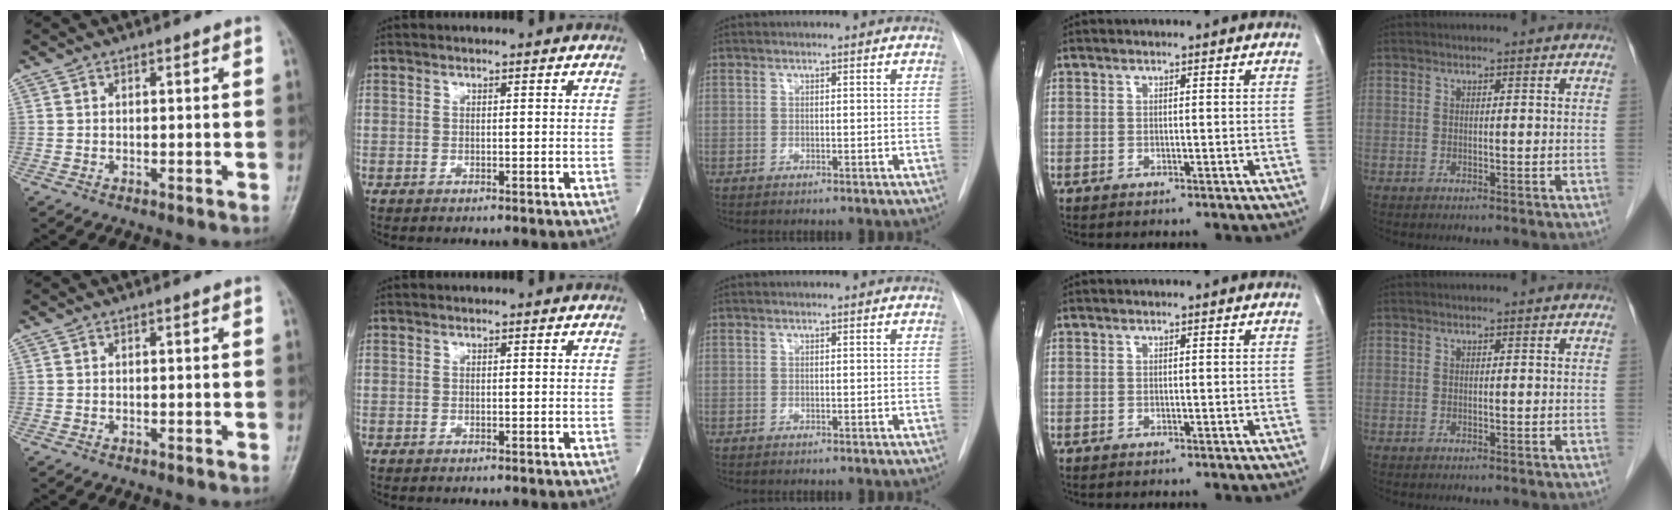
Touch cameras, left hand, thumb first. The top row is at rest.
{}